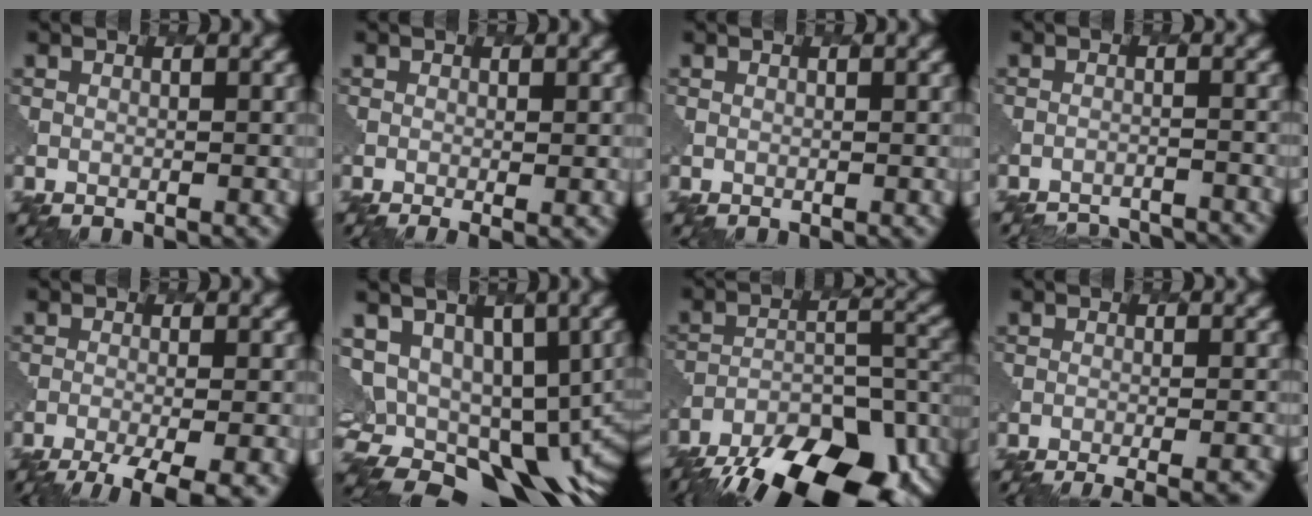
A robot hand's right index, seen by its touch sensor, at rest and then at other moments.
{"total": 2.2, "force": [-0.3, 0.7, 2.0], "torque": [-0.027, 0.004, 0.001]}
{"total": 0.0}
{"total": 8.3, "force": [-8.2, 1.3, 0.7], "torque": [-0.008, 0.007, -0.107]}
{"total": 7.0, "force": [-4.9, 1.5, 4.7], "torque": [-0.087, -0.020, -0.072]}
{"total": 13.2, "force": [-0.4, 8.4, 10.2], "torque": [-0.151, -0.025, 0.032]}
{"total": 14.5, "force": [-10.4, 5.5, 8.5], "torque": [-0.184, -0.007, -0.159]}
{"total": 8.3, "force": [-7.3, 2.2, 3.4], "torque": [-0.030, 0.002, -0.068]}